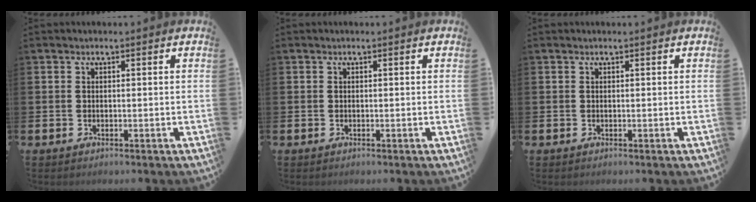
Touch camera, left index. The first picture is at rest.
{"total": 0.0}
{"total": 0.0}